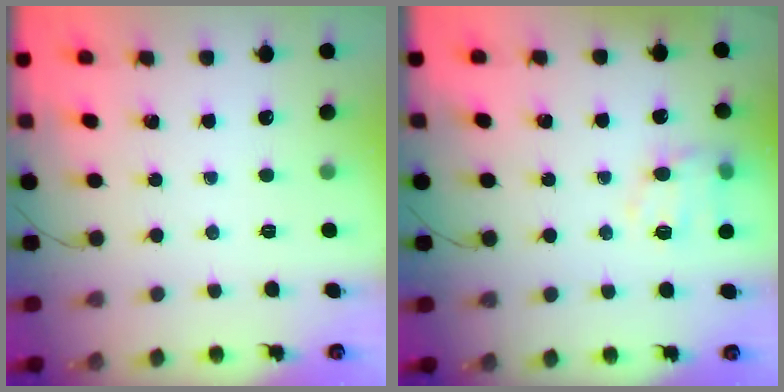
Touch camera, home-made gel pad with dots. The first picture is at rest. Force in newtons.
{"total": 12.0, "press": 11.9, "slide": 1.7}